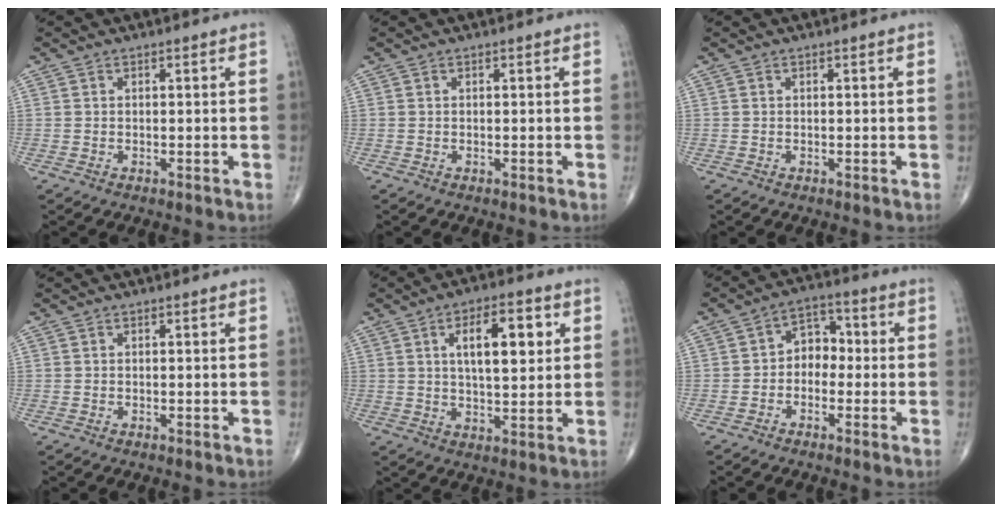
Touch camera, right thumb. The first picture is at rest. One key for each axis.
{"total": 0.0}
{"total": 0.0}
{"total": 0.0}
{"total": 10.9, "fx": 3.3, "fy": 4.5, "fz": 9.4, "tx": -0.126, "ty": -0.008, "tz": 0.052}
{"total": 6.0, "fx": -0.8, "fy": 4.6, "fz": 3.8, "tx": -0.029, "ty": 0.029, "tz": -0.032}